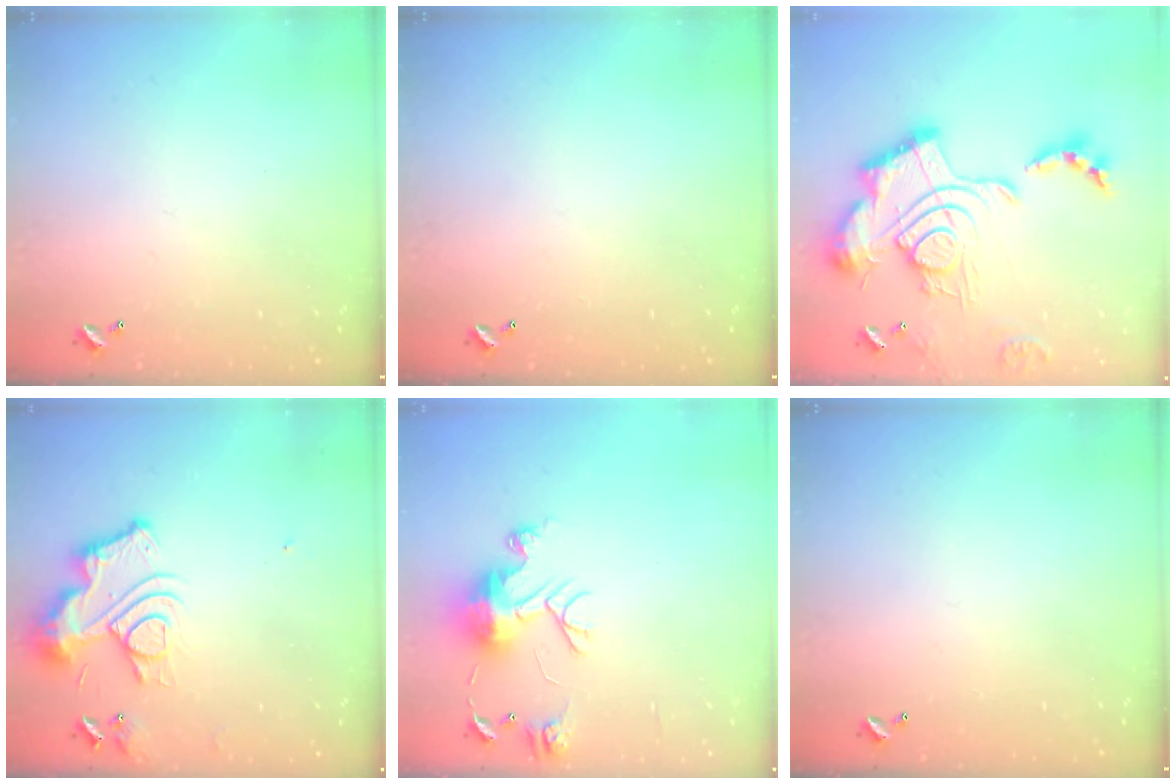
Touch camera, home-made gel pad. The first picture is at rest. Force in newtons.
{"total": 0.0}
{"total": 3.0, "press": 2.4, "slide": 1.8}
{"total": 13.0, "press": 12.9, "slide": 1.3}
{"total": 10.5, "press": 10.5, "slide": 1.0}
{"total": 0.0}